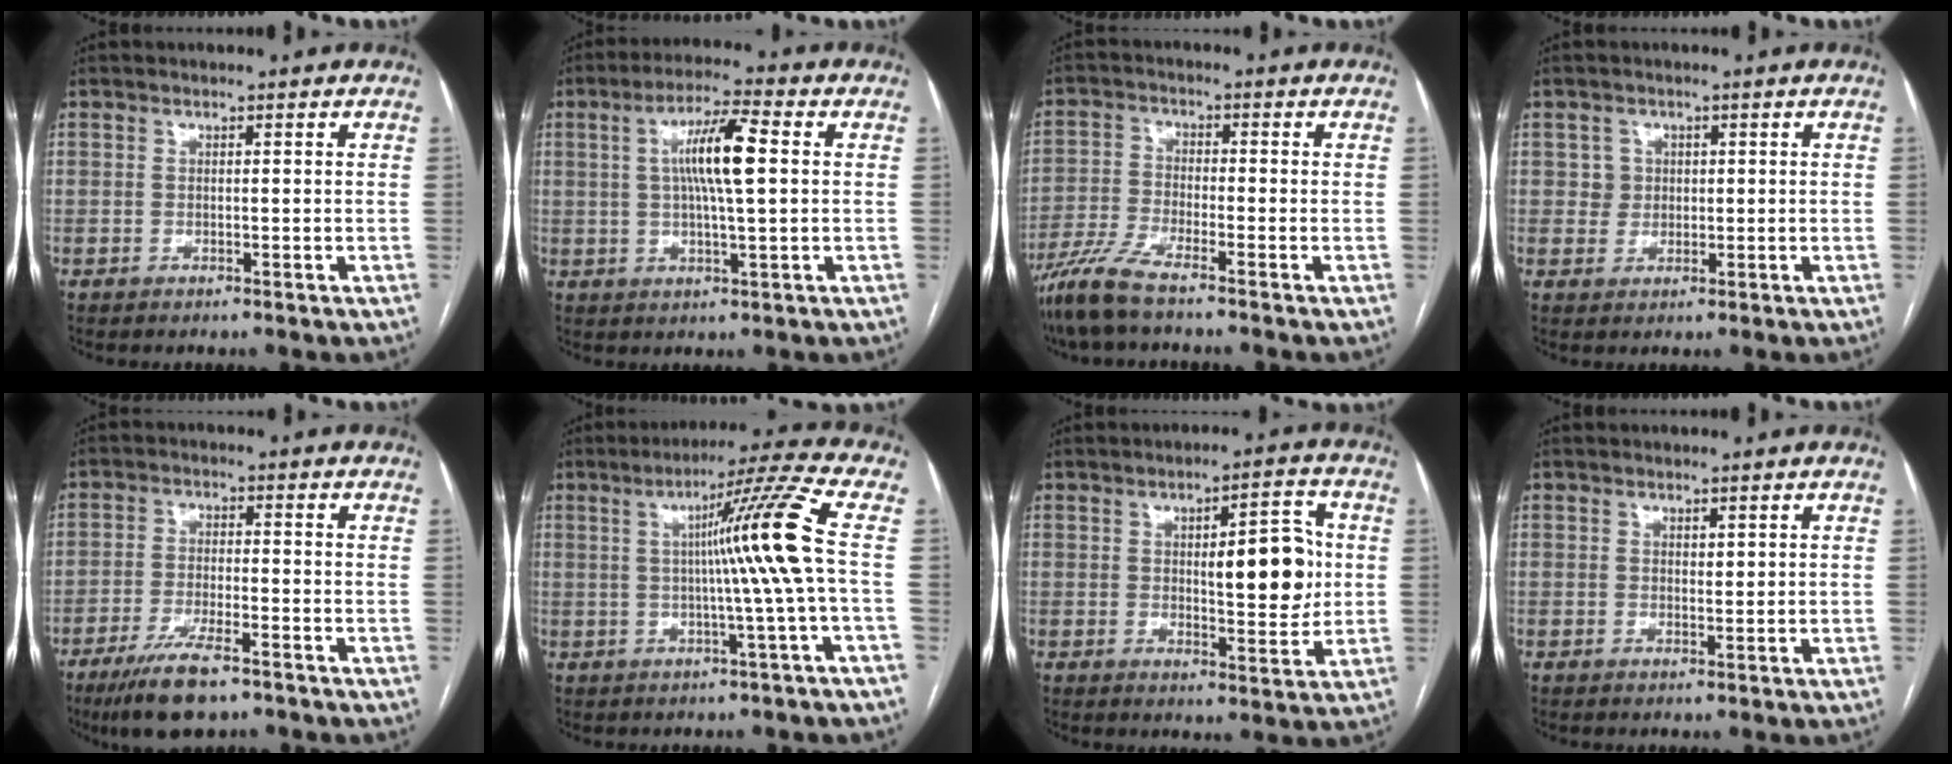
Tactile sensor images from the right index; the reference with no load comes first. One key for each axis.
{"total": 9.0, "fx": 1.4, "fy": 0.8, "fz": 8.8, "tx": -0.165, "ty": 0.009, "tz": 0.022}
{"total": 6.4, "fx": -5.2, "fy": 0.1, "fz": 3.7, "tx": -0.086, "ty": -0.022, "tz": -0.110}
{"total": 2.5, "fx": 0.6, "fy": 2.4, "fz": 0.2, "tx": 0.003, "ty": 0.001, "tz": 0.008}
{"total": 8.8, "fx": -6.1, "fy": 1.7, "fz": 6.1, "tx": -0.112, "ty": -0.018, "tz": -0.103}
{"total": 10.8, "fx": 0.5, "fy": -3.0, "fz": 10.4, "tx": -0.157, "ty": 0.009, "tz": 0.016}
{"total": 9.9, "fx": 1.1, "fy": 2.9, "fz": 9.4, "tx": -0.125, "ty": 0.007, "tz": 0.019}
{"total": 0.8, "fx": 0.5, "fy": 0.4, "fz": 0.6, "tx": -0.008, "ty": -0.004, "tz": 0.007}